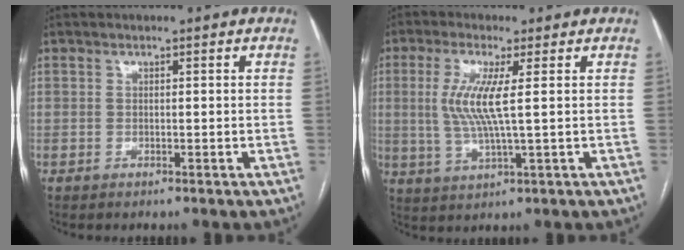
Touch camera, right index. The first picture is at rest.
{"total": 7.2, "force": [1.2, 0.1, 7.1], "torque": [-0.162, -0.005, 0.023]}